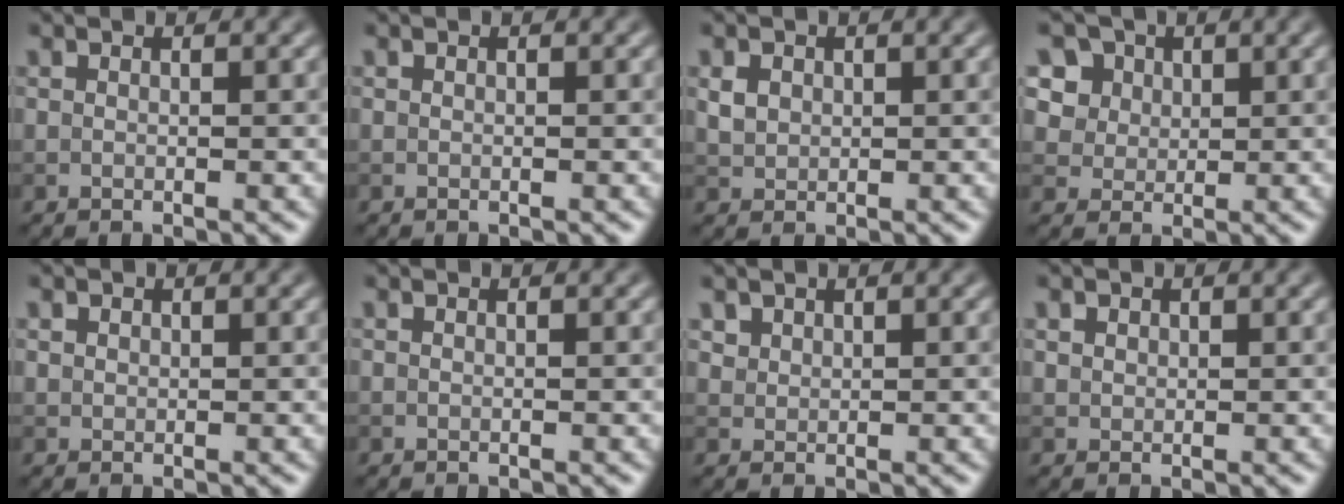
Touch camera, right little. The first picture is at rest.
{"total": 0.0}
{"total": 1.6, "force": [0.5, 1.4, 0.7], "torque": [-0.015, 0.000, 0.011]}
{"total": 8.5, "force": [4.5, 6.3, 3.4], "torque": [-0.076, 0.010, 0.068]}
{"total": 0.7, "force": [0.4, 0.6, 0.1], "torque": [0.002, -0.002, 0.008]}
{"total": 0.0}
{"total": 1.3, "force": [0.9, 0.8, 0.1], "torque": [-0.005, -0.007, 0.027]}
{"total": 1.0, "force": [0.6, 0.8, 0.2], "torque": [-0.003, -0.004, 0.013]}